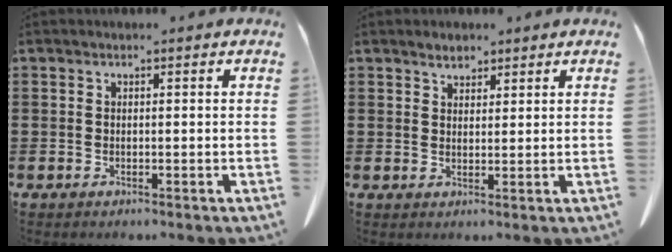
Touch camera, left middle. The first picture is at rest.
{"total": 2.4, "force": [2.1, 0.9, 0.6], "torque": [-0.007, -0.001, 0.040]}